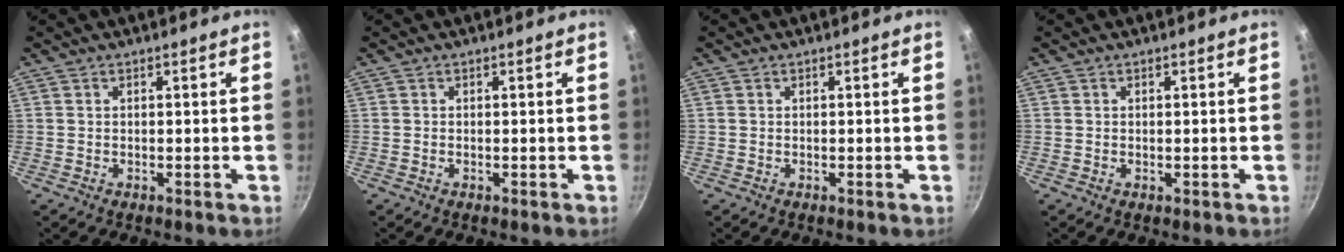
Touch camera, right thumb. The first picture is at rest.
{"total": 0.0}
{"total": 0.0}
{"total": 0.0}